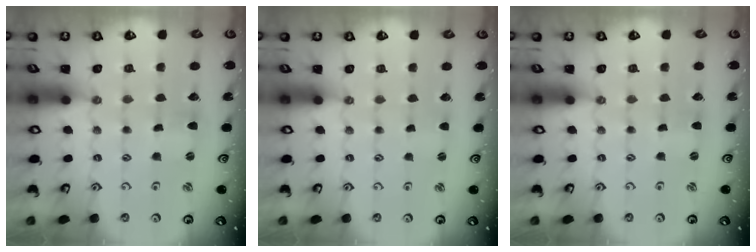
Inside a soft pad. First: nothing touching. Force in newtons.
{"total": 0.8, "press": 0.8, "slide": 0.1}
{"total": 0.0}